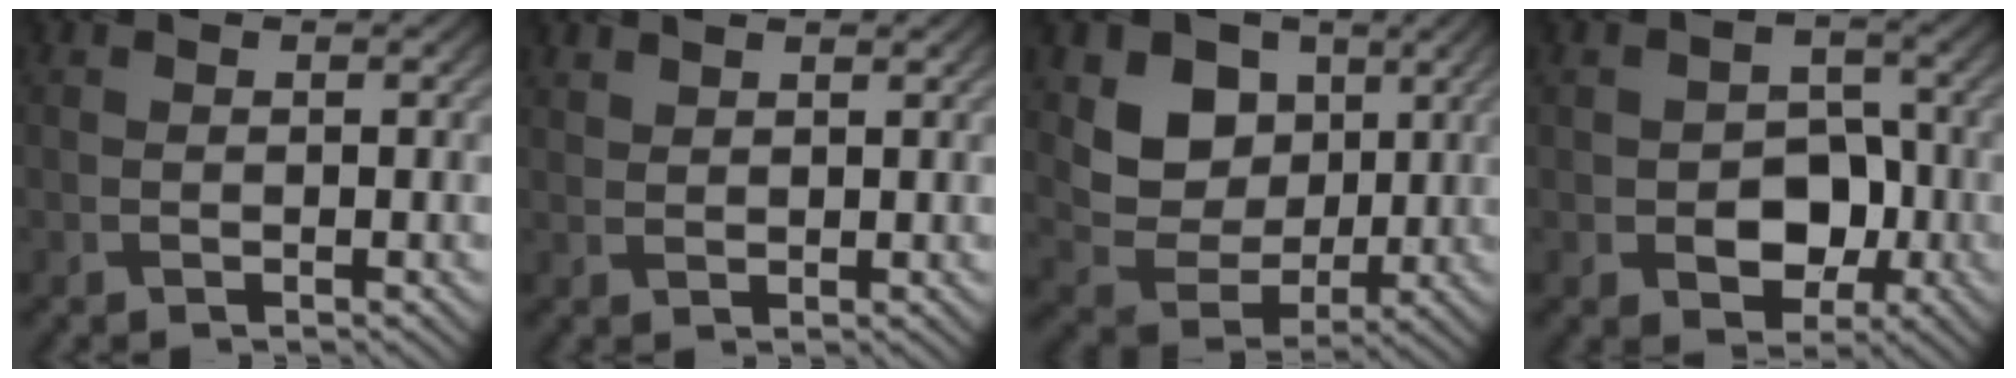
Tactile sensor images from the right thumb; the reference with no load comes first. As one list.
[{"total": 1.6, "force": [1.4, 0.5, 0.5], "torque": [-0.015, 0.002, 0.034]}, {"total": 9.3, "force": [3.3, 7.4, 4.5], "torque": [-0.105, -0.017, 0.061]}, {"total": 5.9, "force": [-1.8, 4.4, 3.5], "torque": [-0.055, -0.003, -0.033]}]